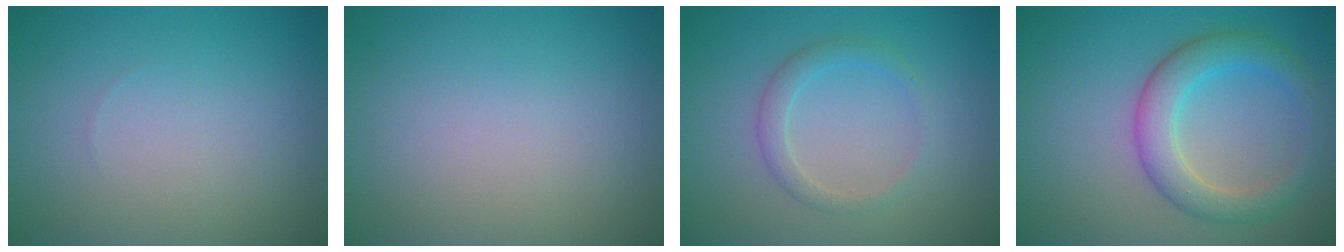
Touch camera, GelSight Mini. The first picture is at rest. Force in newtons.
{"total": 0.0}
{"total": 1.9, "press": 1.9, "slide": 0.1}
{"total": 4.5, "press": 4.5, "slide": 0.1}